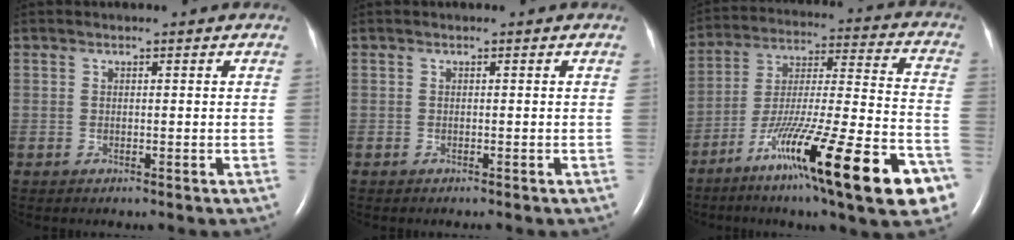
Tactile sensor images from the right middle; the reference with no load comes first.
{"total": 0.0}
{"total": 26.0, "force": [-14.0, 2.3, 21.8], "torque": [-0.290, -0.030, -0.228]}